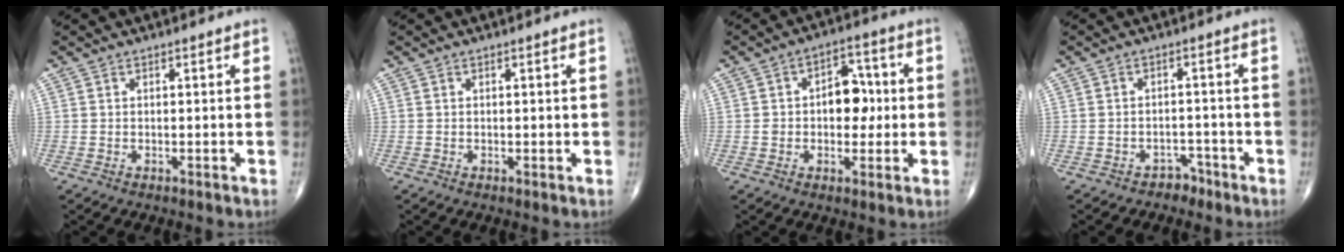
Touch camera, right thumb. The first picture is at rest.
{"total": 0.0}
{"total": 8.5, "force": [0.3, 5.7, 6.3], "torque": [-0.049, 0.020, 0.000]}
{"total": 2.6, "force": [-2.1, 1.6, 0.1], "torque": [0.006, 0.020, -0.031]}